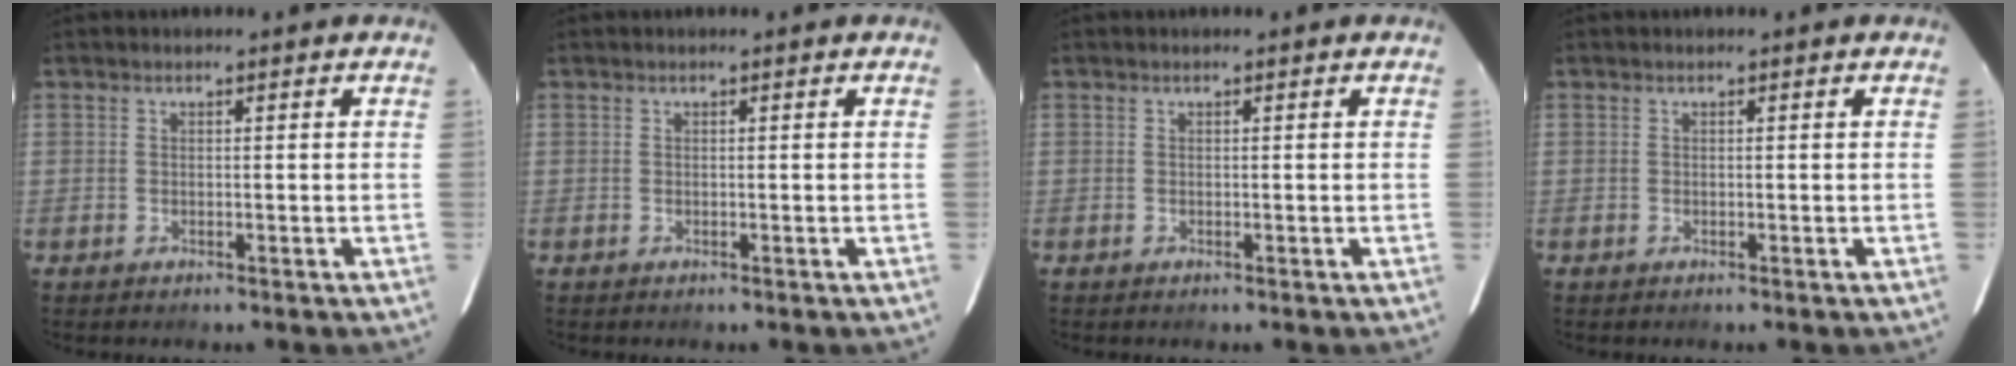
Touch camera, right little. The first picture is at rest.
{"total": 0.0}
{"total": 0.0}
{"total": 0.0}